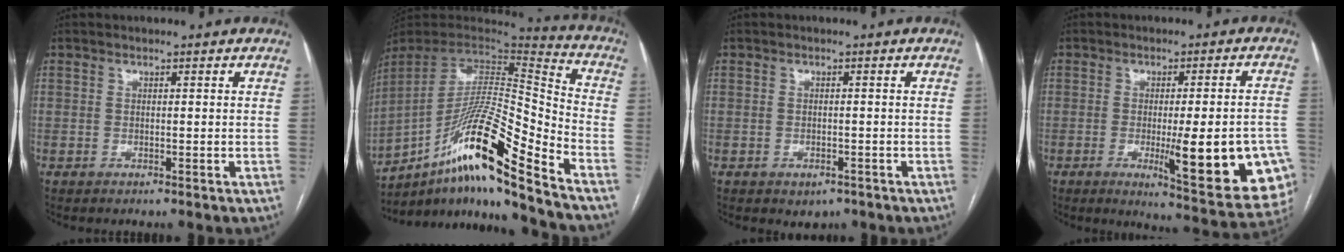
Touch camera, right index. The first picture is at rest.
{"total": 20.7, "force": [-13.8, -0.1, 15.4], "torque": [-0.274, 0.002, -0.251]}
{"total": 2.3, "force": [-1.3, 1.5, 1.1], "torque": [-0.011, 0.001, -0.007]}
{"total": 17.5, "force": [-4.9, 3.0, 16.5], "torque": [-0.130, -0.003, -0.046]}